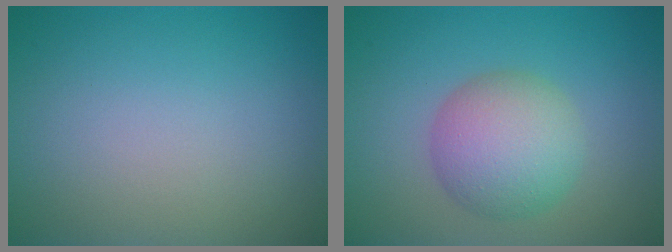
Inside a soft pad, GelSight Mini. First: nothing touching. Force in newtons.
{"total": 5.4, "press": 5.4, "slide": 0.1}